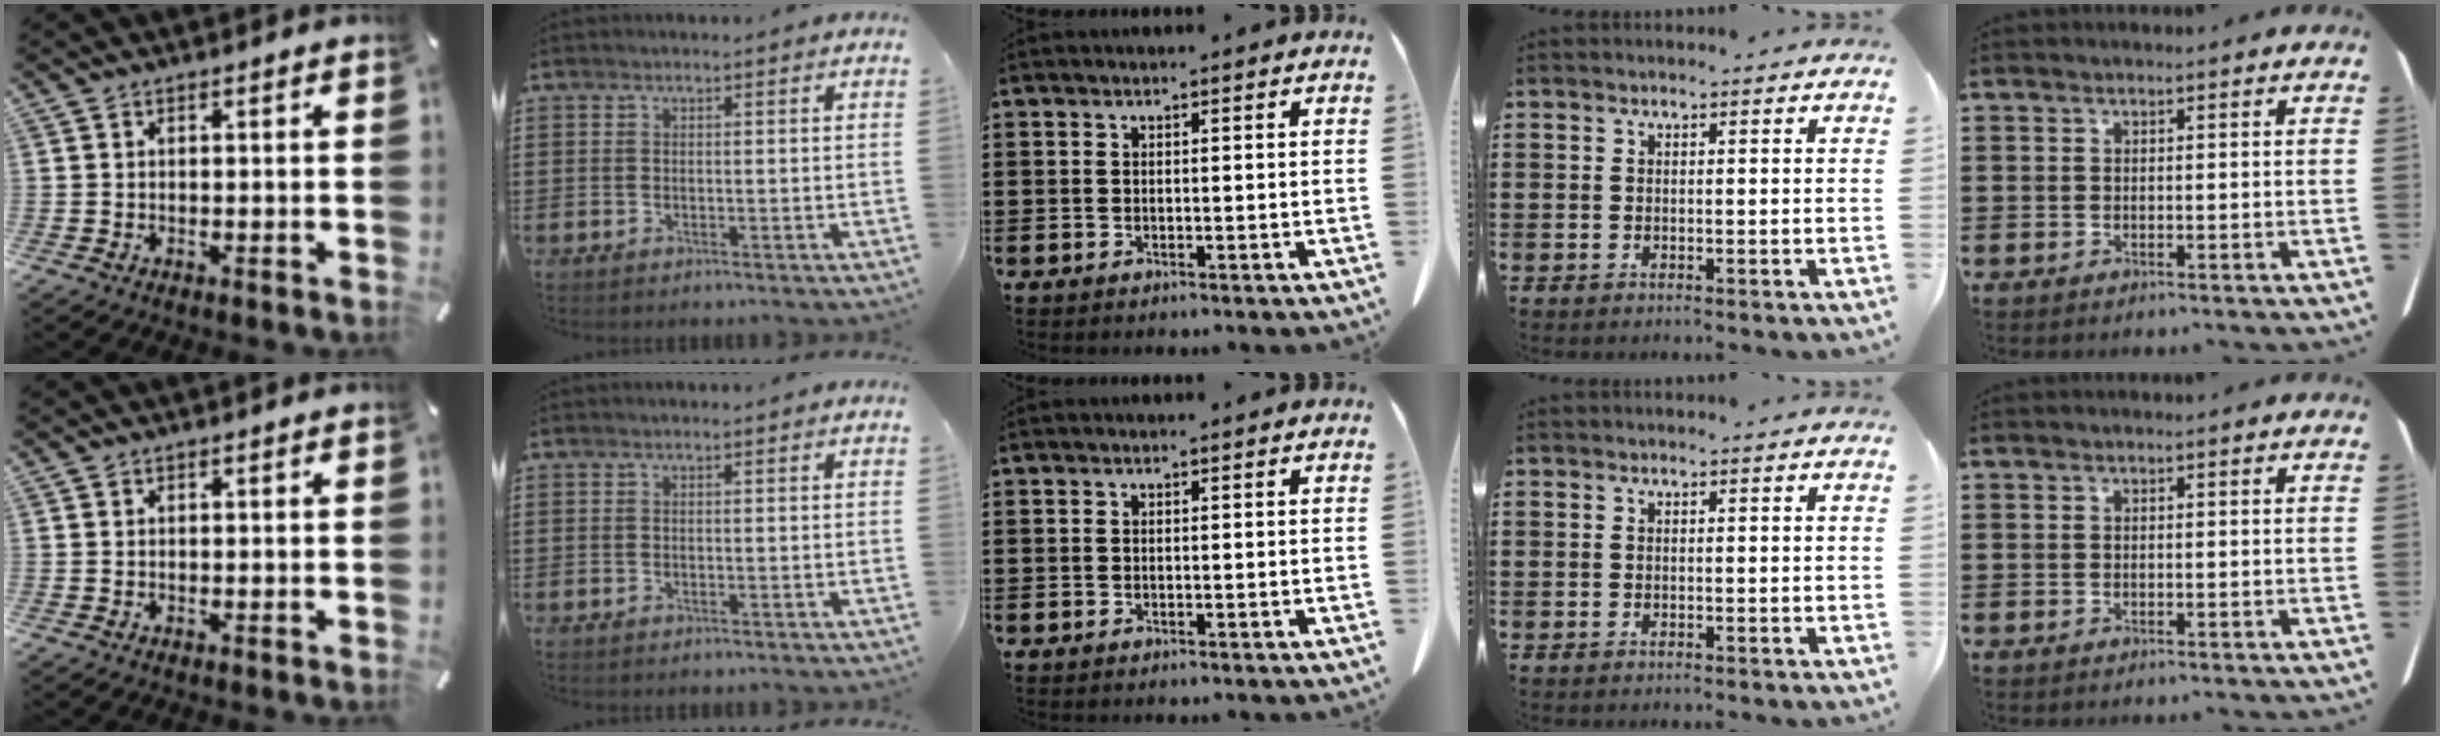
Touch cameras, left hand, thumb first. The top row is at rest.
{}